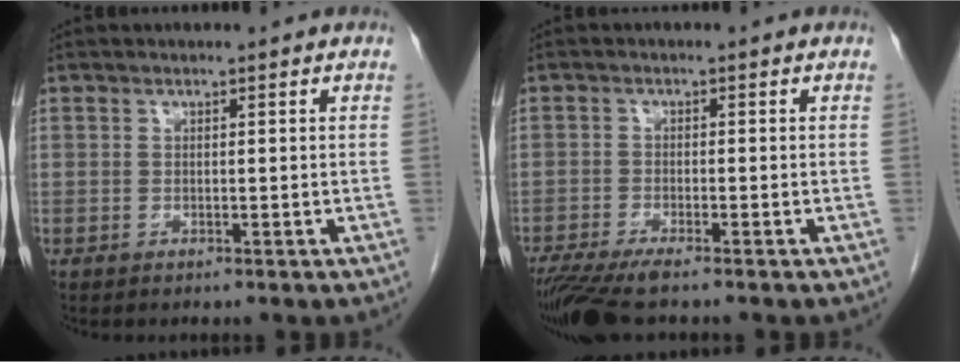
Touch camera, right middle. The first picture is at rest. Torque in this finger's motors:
{"motor_torque": [0.11, -0.08, 0.05, 0.02]}